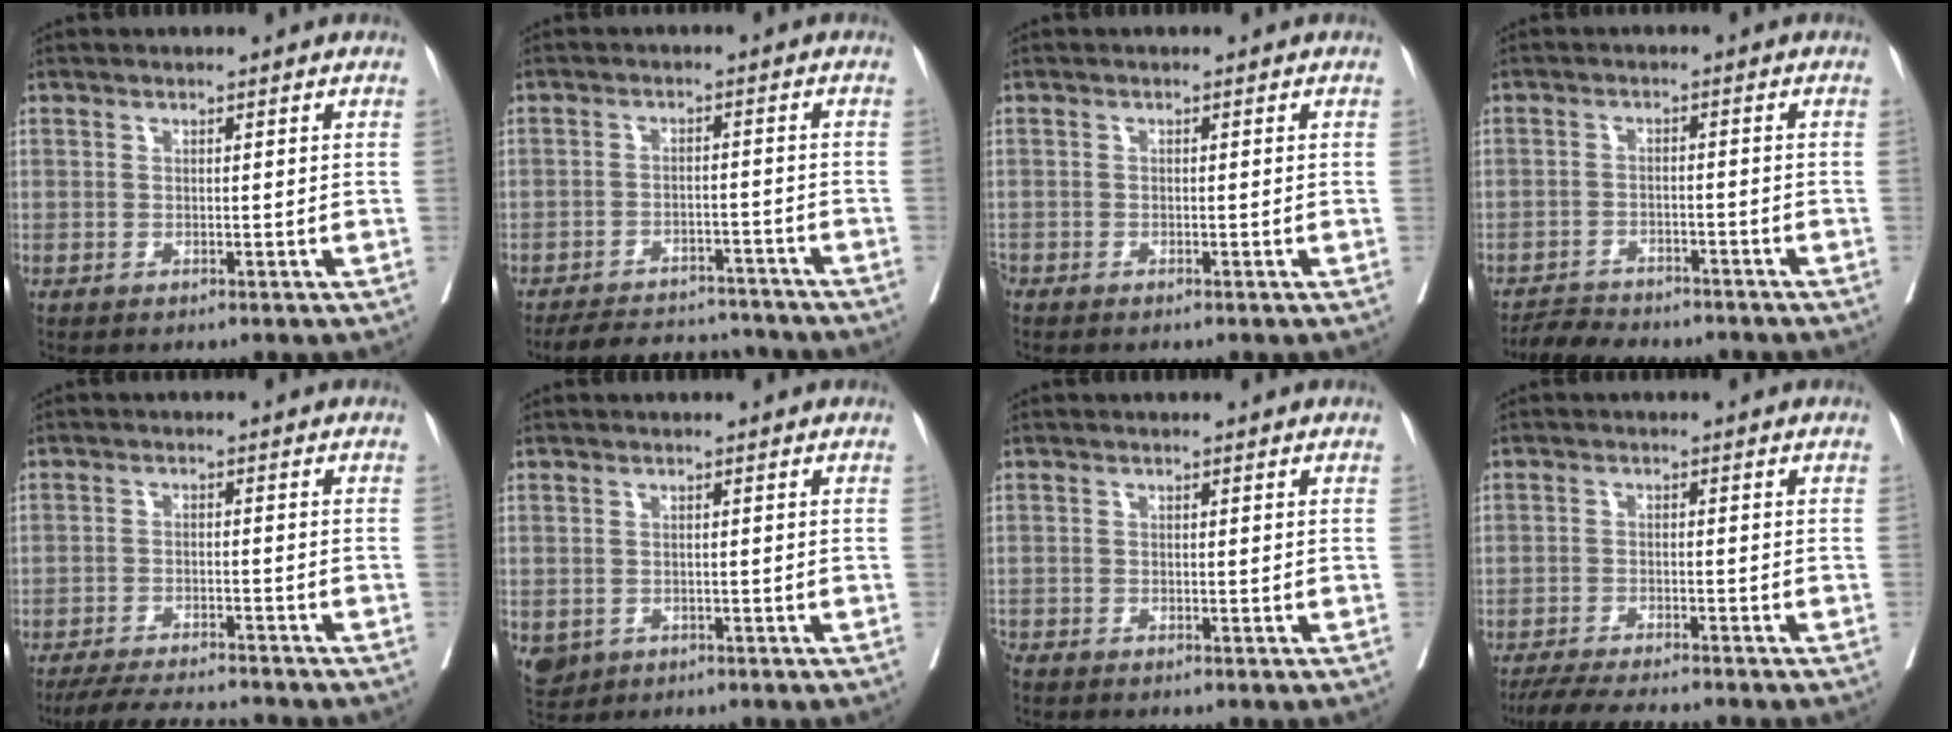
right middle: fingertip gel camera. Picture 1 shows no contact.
{"total": 11.3, "force": [-10.5, 2.9, 2.6], "torque": [-0.037, 0.008, -0.143]}
{"total": 0.9, "force": [-0.8, -0.1, 0.2], "torque": [-0.005, -0.003, -0.018]}
{"total": 6.6, "force": [-6.2, 1.4, 1.6], "torque": [-0.023, -0.008, -0.095]}
{"total": 9.7, "force": [-9.0, 0.7, 3.4], "torque": [-0.051, -0.008, -0.139]}
{"total": 3.2, "force": [-1.4, 2.7, 1.0], "torque": [-0.015, -0.002, -0.015]}
{"total": 1.1, "force": [-1.0, 0.0, 0.2], "torque": [-0.007, -0.005, -0.022]}
{"total": 8.2, "force": [-7.4, 0.2, 3.7], "torque": [-0.051, -0.019, -0.119]}